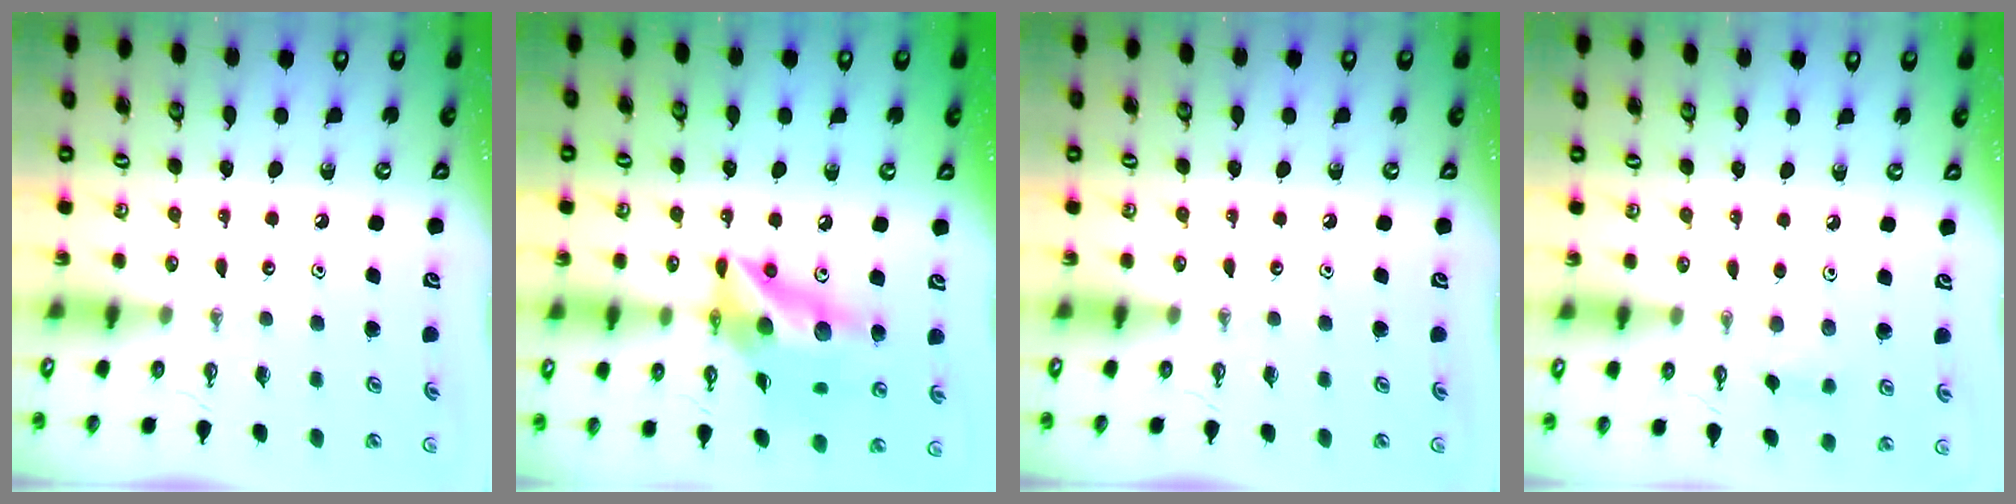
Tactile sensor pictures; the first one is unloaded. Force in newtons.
{"total": 15.6, "press": 15.6, "slide": 1.5}
{"total": 0.0}
{"total": 5.8, "press": 5.7, "slide": 1.1}